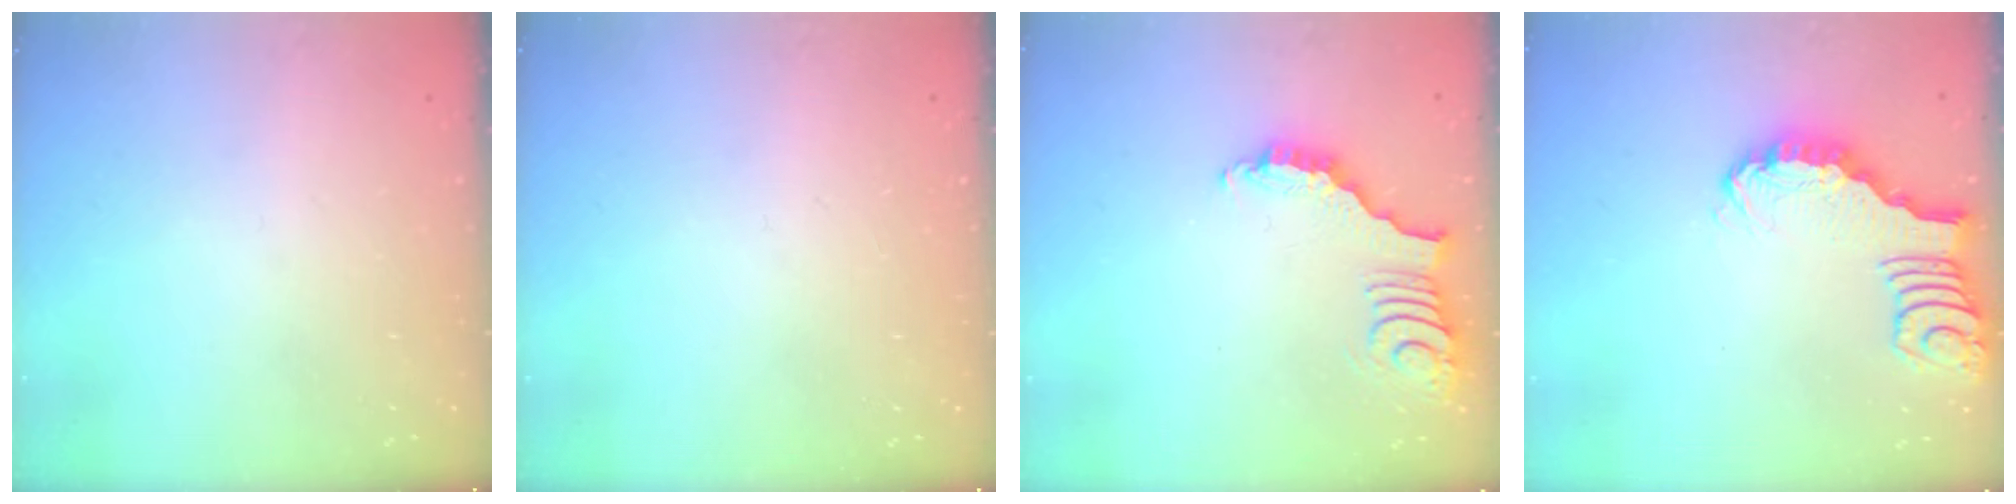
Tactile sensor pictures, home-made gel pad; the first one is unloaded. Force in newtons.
{"total": 0.0}
{"total": 3.1, "press": 3.1, "slide": 0.5}
{"total": 2.7, "press": 2.7, "slide": 0.4}